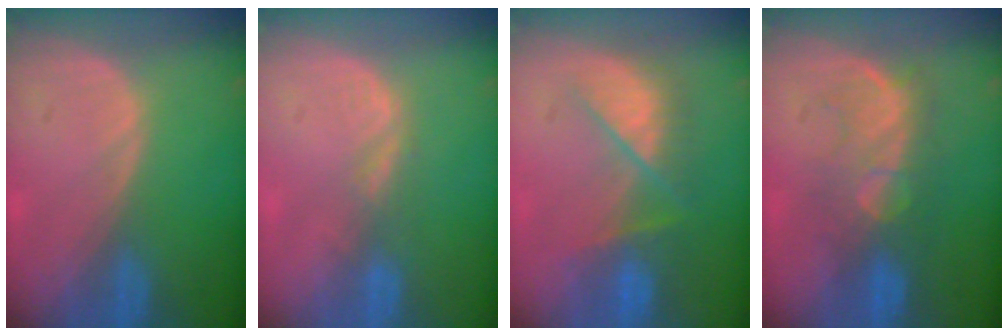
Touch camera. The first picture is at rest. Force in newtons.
{"total": 2.7, "press": 2.1, "slide": 1.7}
{"total": 7.5, "press": 7.3, "slide": 2.0}
{"total": 8.0, "press": 7.8, "slide": 2.0}